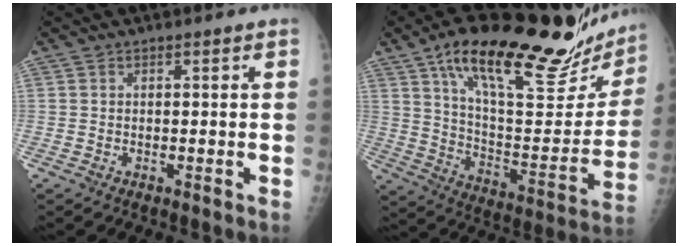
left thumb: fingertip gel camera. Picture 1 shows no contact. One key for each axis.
{"total": 32.4, "fx": 21.6, "fy": 10.3, "fz": 21.9, "tx": -0.302, "ty": -0.061, "tz": 0.330}